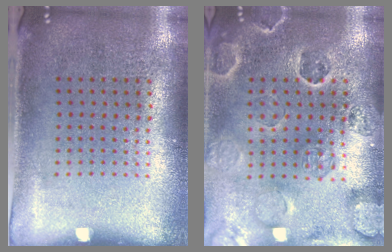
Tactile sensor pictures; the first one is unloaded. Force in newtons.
{"total": 2.6, "press": 2.5, "slide": 0.8}